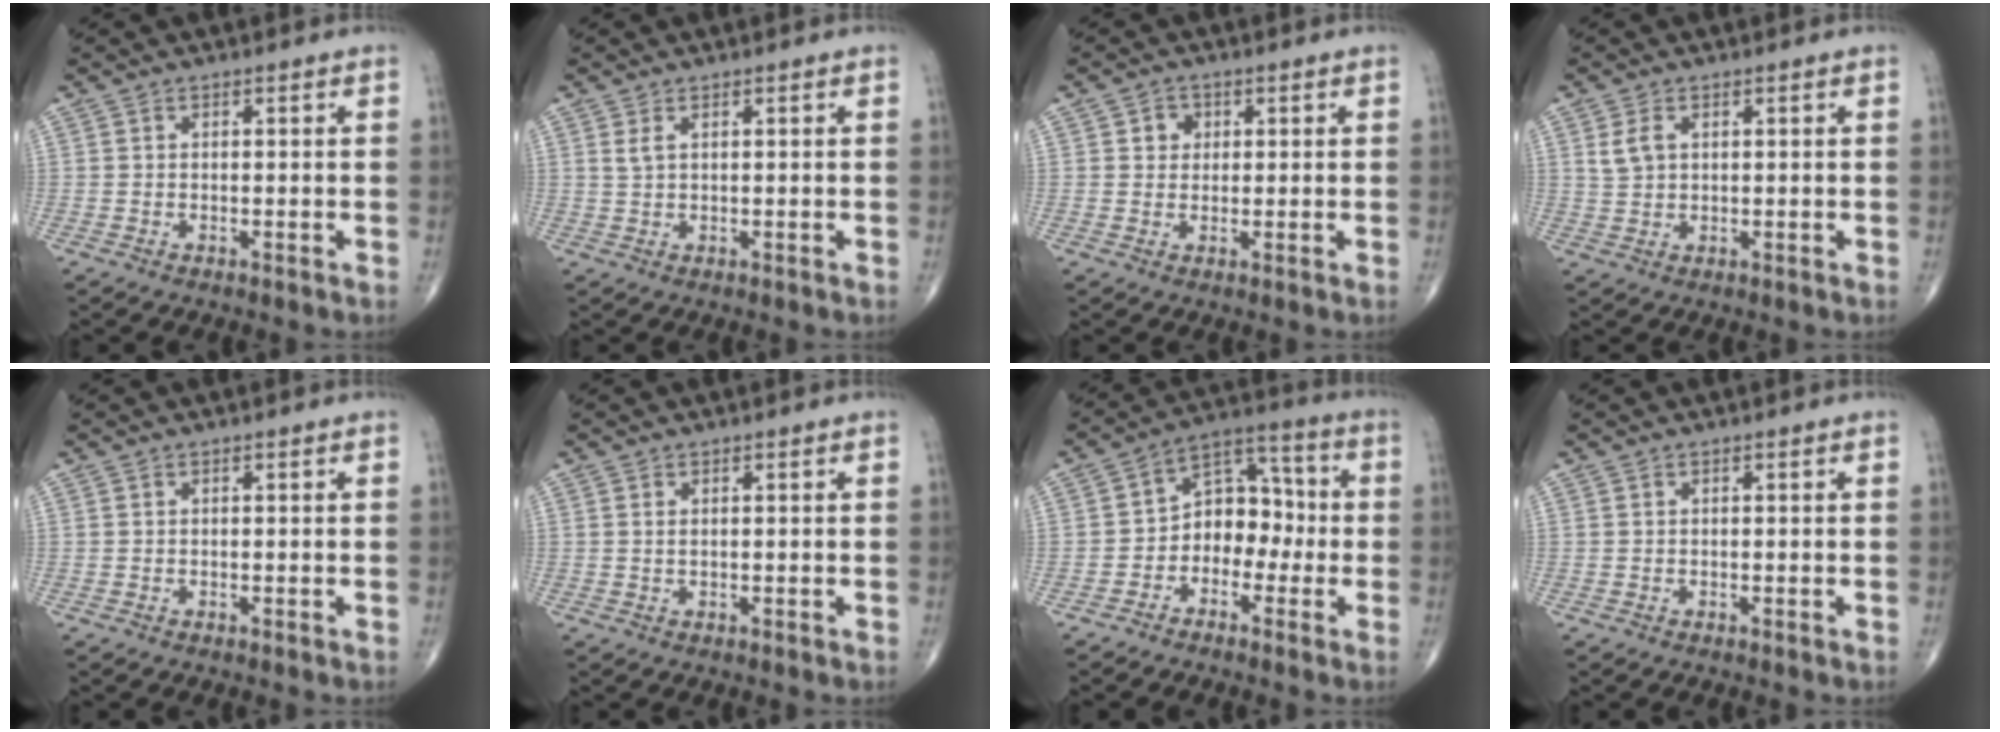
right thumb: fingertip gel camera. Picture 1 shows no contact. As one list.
[{"total": 1.4, "force": [0.7, 0.5, 1.1], "torque": [-0.027, 0.004, 0.019]}, {"total": 2.8, "force": [0.8, 2.5, 1.1], "torque": [0.001, -0.001, 0.009]}, {"total": 3.2, "force": [1.2, 2.0, 2.2], "torque": [-0.042, 0.001, 0.028]}, {"total": 0.0}, {"total": 0.6, "force": [0.2, 0.3, 0.5], "torque": [-0.012, 0.001, 0.006]}, {"total": 9.4, "force": [-1.9, 6.9, 6.1], "torque": [-0.056, 0.047, -0.048]}, {"total": 0.0}]